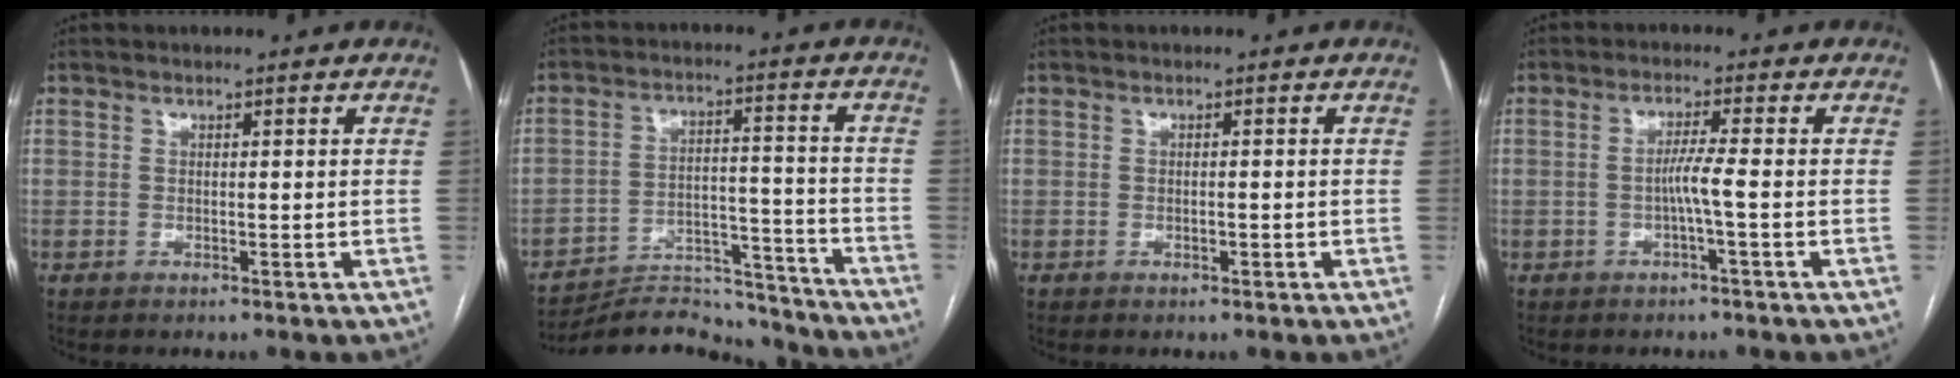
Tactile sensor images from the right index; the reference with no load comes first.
{"total": 15.8, "force": [-15.5, 2.3, 1.8], "torque": [-0.024, 0.033, -0.227]}
{"total": 0.8, "force": [-0.4, 0.2, 0.7], "torque": [-0.015, 0.000, -0.005]}
{"total": 3.0, "force": [-0.8, -0.8, 2.8], "torque": [-0.049, 0.004, -0.015]}